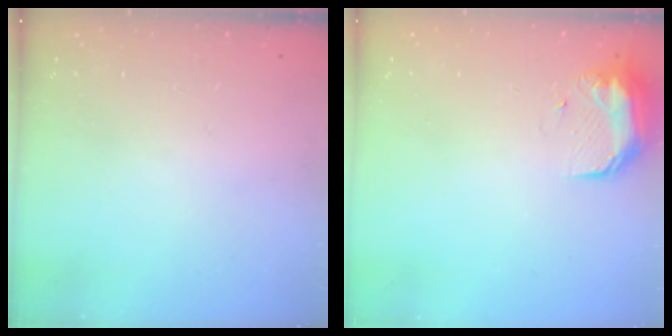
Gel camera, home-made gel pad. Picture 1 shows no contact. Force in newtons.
{"total": 9.3, "press": 9.3, "slide": 0.7}